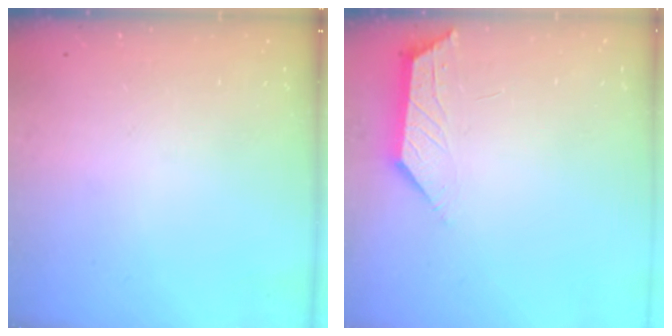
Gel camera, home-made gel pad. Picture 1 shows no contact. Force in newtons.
{"total": 1.9, "press": 1.9, "slide": 0.4}